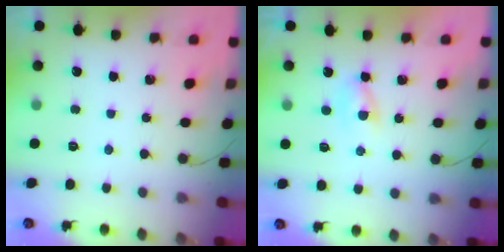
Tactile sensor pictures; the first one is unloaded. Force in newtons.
{"total": 1.4, "press": 1.3, "slide": 0.7}